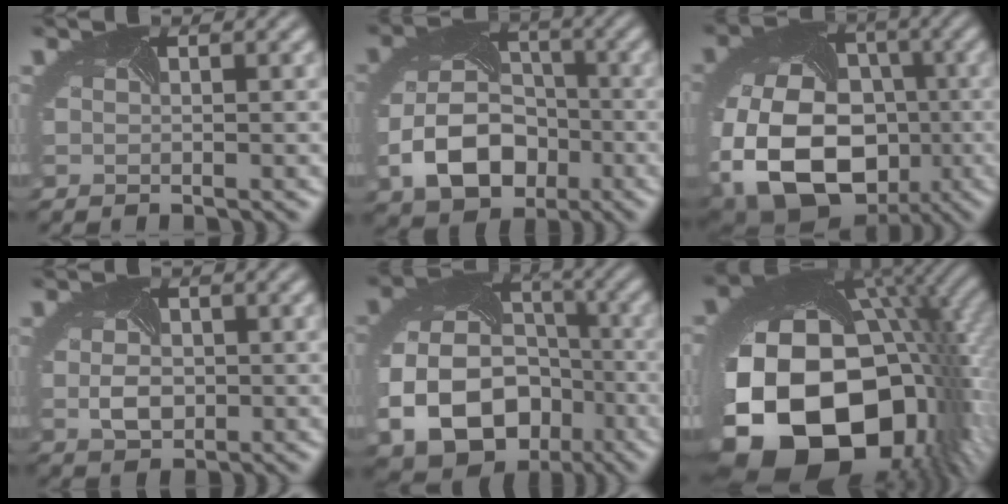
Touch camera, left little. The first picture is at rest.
{"total": 7.6, "force": [-2.7, 5.5, 4.5], "torque": [-0.094, -0.021, -0.044]}
{"total": 18.3, "force": [-4.7, 13.6, 11.2], "torque": [-0.219, -0.047, -0.078]}
{"total": 2.6, "force": [-0.2, 1.9, 1.7], "torque": [-0.037, -0.005, -0.002]}
{"total": 14.4, "force": [-4.9, 11.3, 7.4], "torque": [-0.147, -0.057, -0.078]}
{"total": 22.7, "force": [-5.5, 15.7, 15.5], "torque": [-0.282, -0.083, -0.075]}